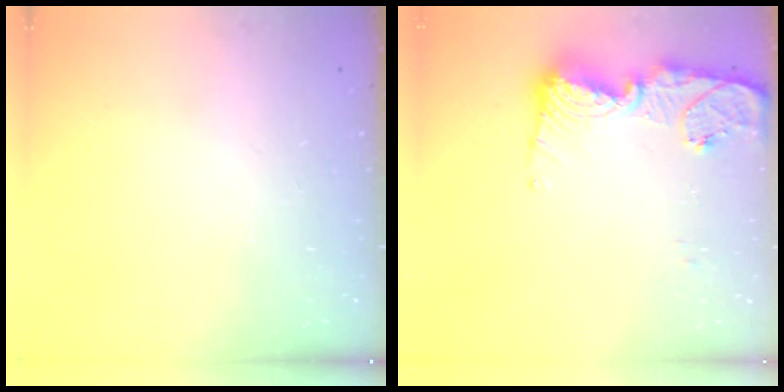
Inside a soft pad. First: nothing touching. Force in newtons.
{"total": 13.5, "press": 13.4, "slide": 1.3}